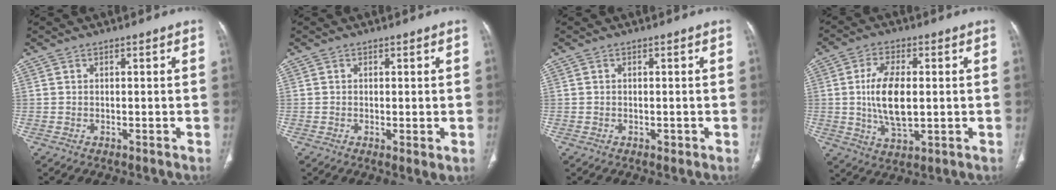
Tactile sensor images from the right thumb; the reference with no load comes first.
{"total": 1.8, "force": [-0.2, 0.5, 1.7], "torque": [-0.034, -0.008, -0.003]}
{"total": 0.6, "force": [-0.2, 0.4, 0.3], "torque": [-0.003, 0.001, -0.001]}
{"total": 10.7, "force": [0.3, 5.2, 9.4], "torque": [-0.178, -0.006, 0.012]}